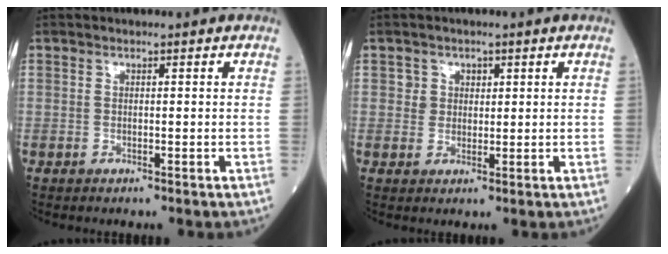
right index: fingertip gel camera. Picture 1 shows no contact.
{"total": 2.3, "force": [0.9, 2.1, 0.2], "torque": [0.007, 0.000, 0.010]}